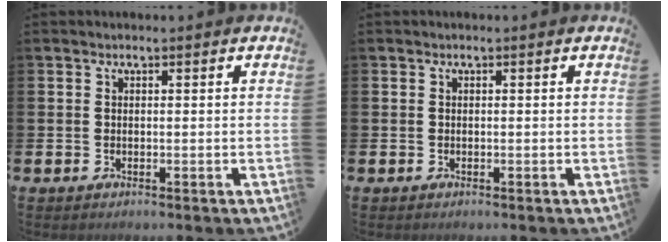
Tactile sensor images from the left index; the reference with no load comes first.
{"total": 0.0}